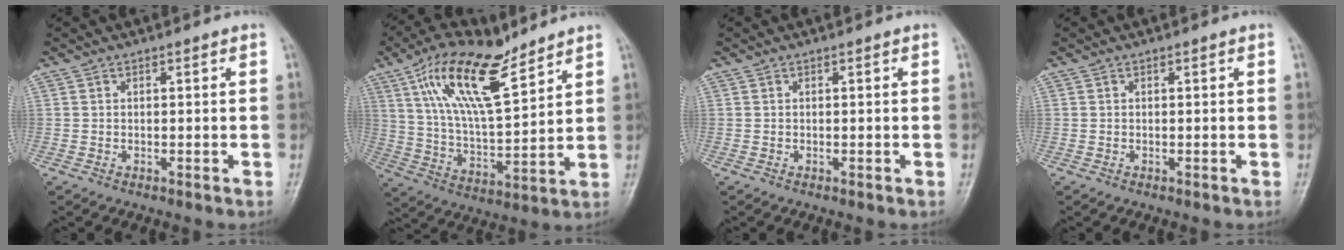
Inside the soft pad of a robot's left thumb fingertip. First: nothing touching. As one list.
[{"total": 16.9, "force": [10.1, 5.9, 12.2], "torque": [-0.210, -0.039, 0.196]}, {"total": 0.0}, {"total": 0.0}]